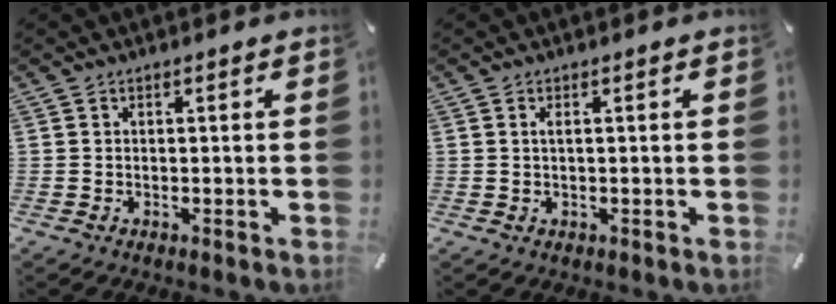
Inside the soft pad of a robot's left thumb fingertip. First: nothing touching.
{"total": 1.3, "force": [0.3, 0.6, 1.2], "torque": [-0.024, 0.003, 0.004]}